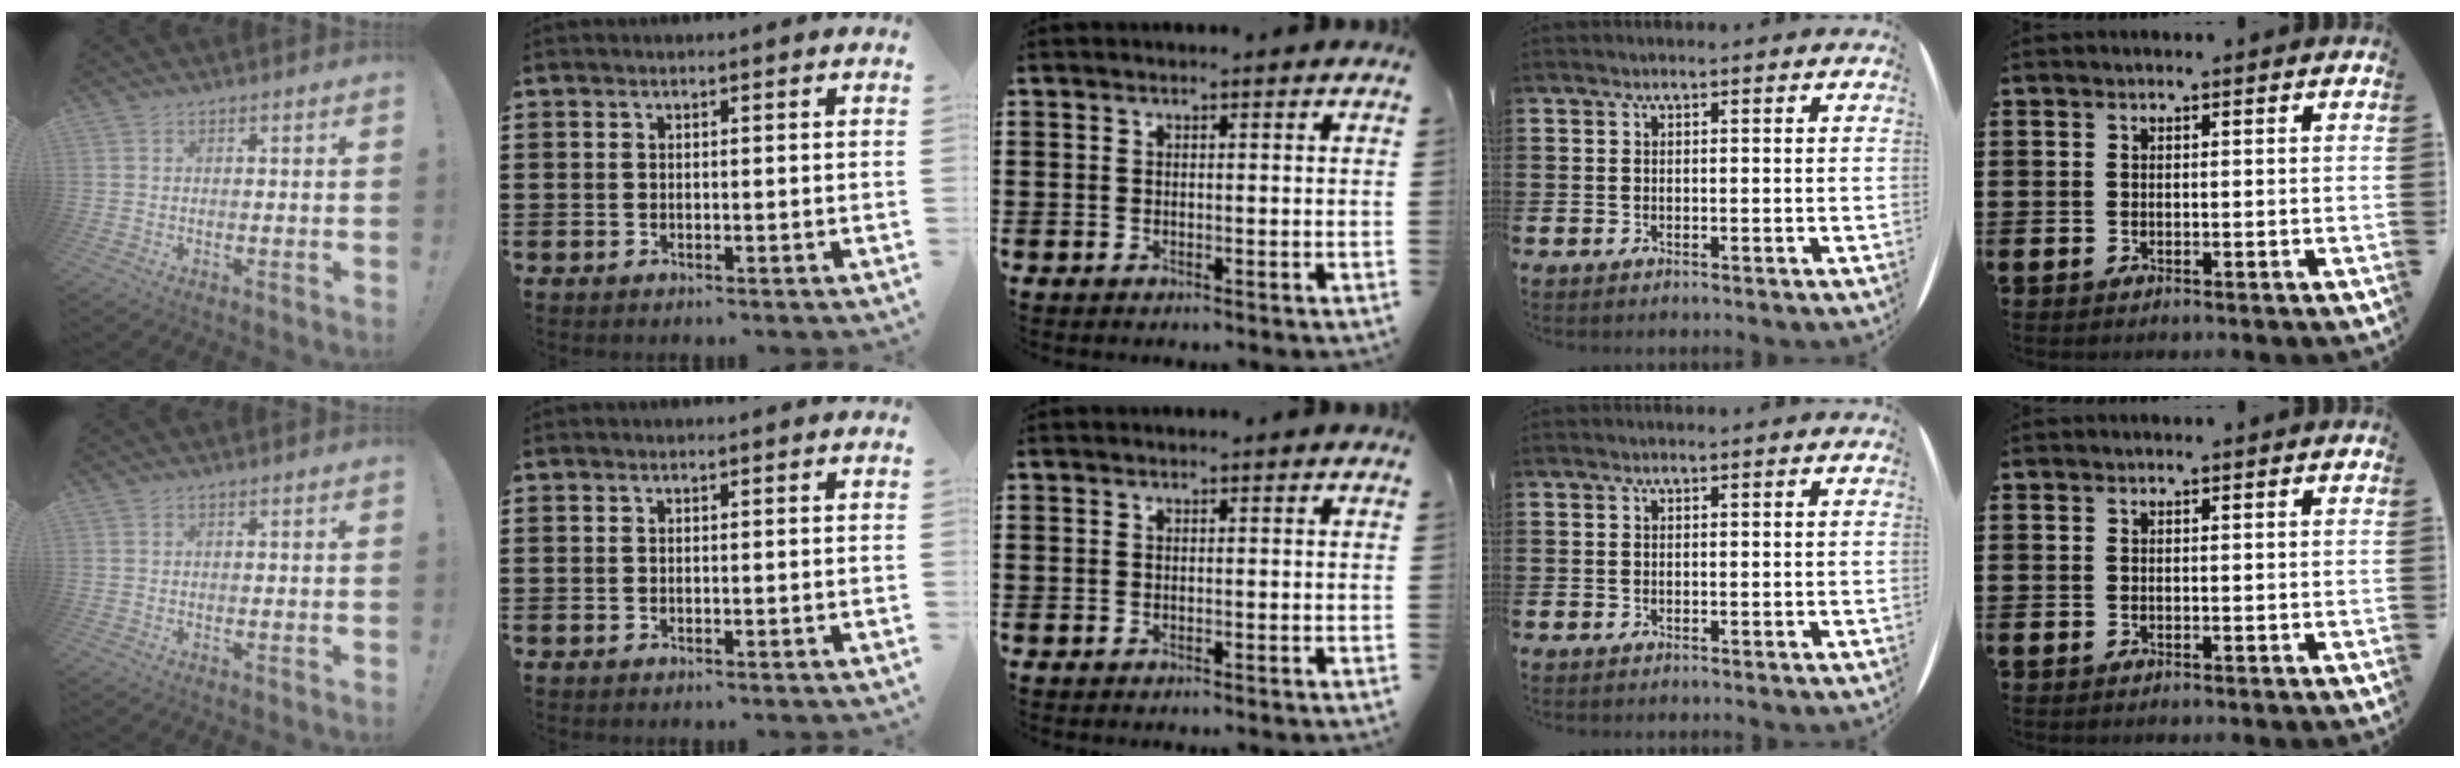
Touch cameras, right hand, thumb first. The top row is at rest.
{}